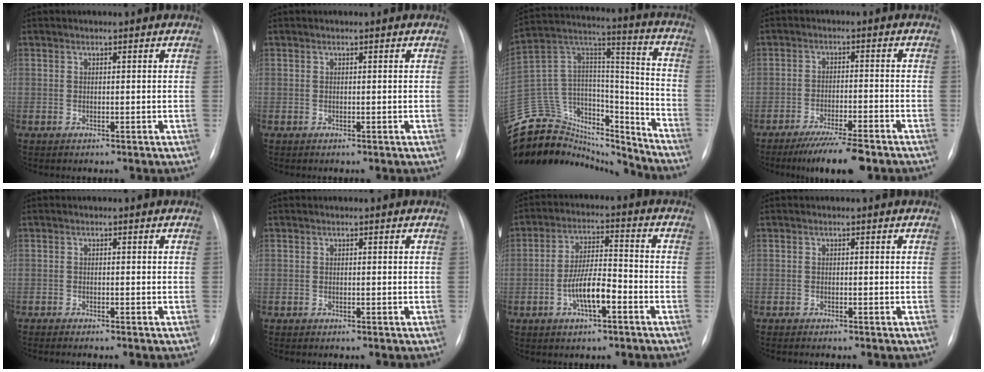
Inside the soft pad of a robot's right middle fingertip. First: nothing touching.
{"total": 0.0}
{"total": 31.8, "force": [-28.9, 9.5, 9.2], "torque": [-0.216, 0.025, -0.446]}
{"total": 8.1, "force": [-6.3, 0.9, 5.0], "torque": [-0.076, -0.016, -0.103]}
{"total": 3.2, "force": [-2.7, 0.1, 1.7], "torque": [-0.022, -0.005, -0.034]}
{"total": 0.0}
{"total": 7.3, "force": [-2.9, 2.2, 6.3], "torque": [-0.126, 0.012, -0.054]}
{"total": 2.0, "force": [-1.7, 0.1, 1.1], "torque": [-0.014, -0.003, -0.018]}